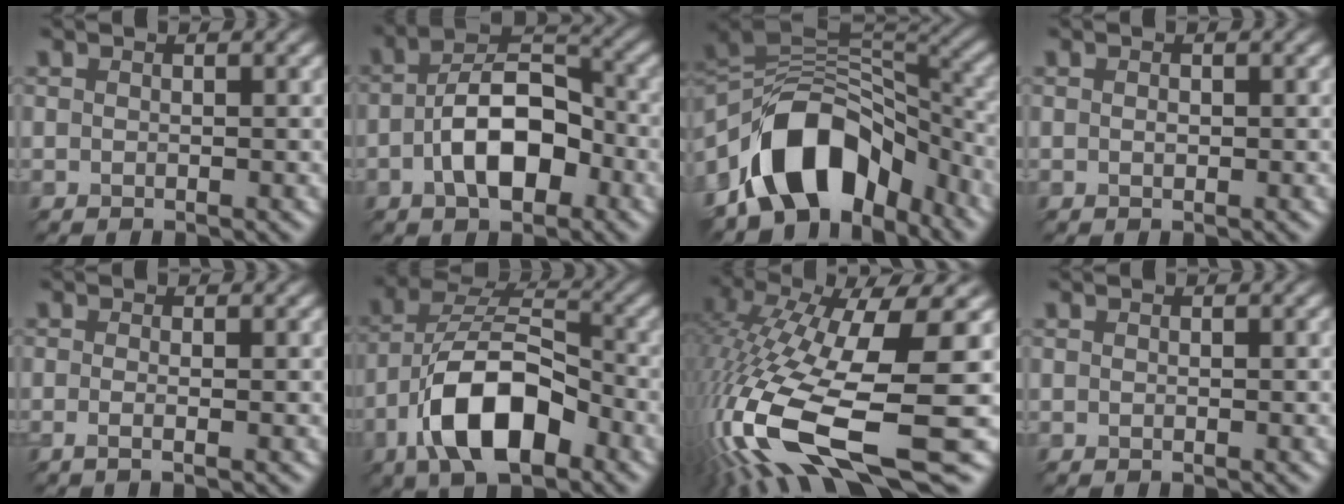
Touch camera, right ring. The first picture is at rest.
{"total": 6.1, "force": [-2.9, 2.5, 4.7], "torque": [-0.107, 0.017, -0.031]}
{"total": 10.0, "force": [-6.5, 5.6, 5.1], "torque": [-0.097, 0.019, -0.096]}
{"total": 1.0, "force": [-0.3, -0.7, -0.5], "torque": [-0.008, -0.005, 0.013]}
{"total": 1.0, "force": [-0.8, -0.1, 0.7], "torque": [-0.027, -0.008, -0.008]}
{"total": 8.3, "force": [-5.0, 3.3, 5.7], "torque": [-0.131, 0.016, -0.072]}
{"total": 15.6, "force": [-4.9, 3.7, 14.3], "torque": [-0.341, -0.025, -0.052]}
{"total": 0.0}